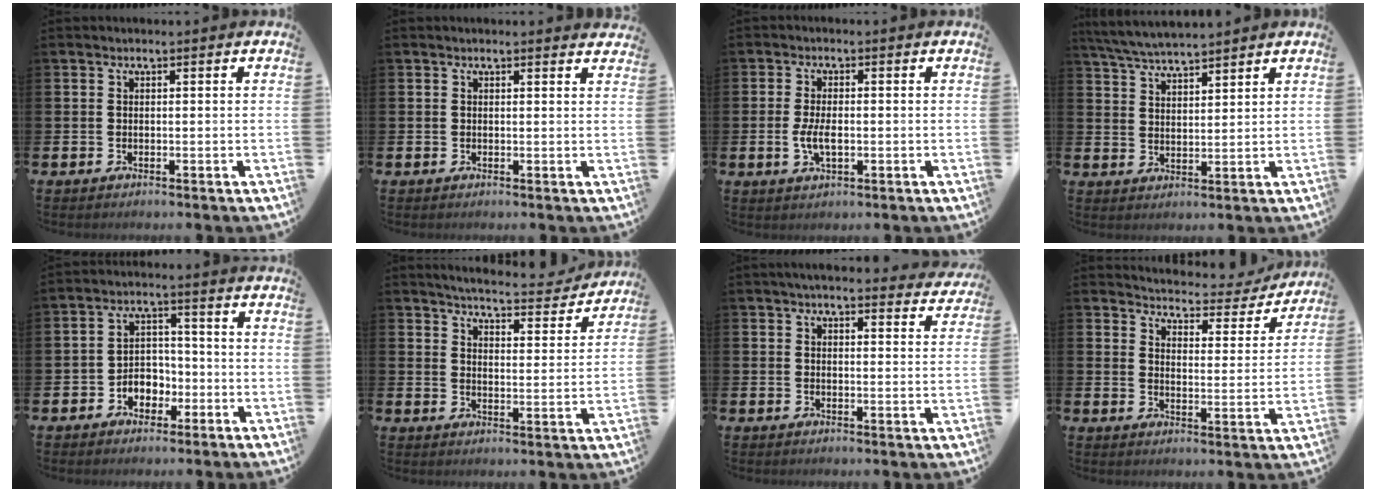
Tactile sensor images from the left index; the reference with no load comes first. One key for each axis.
{"total": 0.8, "fx": 0.8, "fy": 0.0, "fz": 0.1, "tx": -0.003, "ty": 0.000, "tz": 0.015}
{"total": 3.5, "fx": -0.4, "fy": 1.7, "fz": 3.1, "tx": -0.064, "ty": 0.001, "tz": -0.010}
{"total": 5.5, "fx": 5.3, "fy": 0.3, "fz": 1.2, "tx": -0.046, "ty": -0.022, "tz": 0.098}
{"total": 3.8, "fx": -1.9, "fy": 3.1, "fz": 1.1, "tx": -0.029, "ty": 0.006, "tz": -0.043}
{"total": 5.3, "fx": 5.1, "fy": 0.5, "fz": 1.0, "tx": -0.036, "ty": -0.040, "tz": 0.085}
{"total": 4.2, "fx": 4.0, "fy": 0.3, "fz": 1.0, "tx": -0.021, "ty": -0.021, "tz": 0.070}
{"total": 4.3, "fx": 4.2, "fy": 0.9, "fz": 0.4, "tx": -0.025, "ty": -0.039, "tz": 0.065}